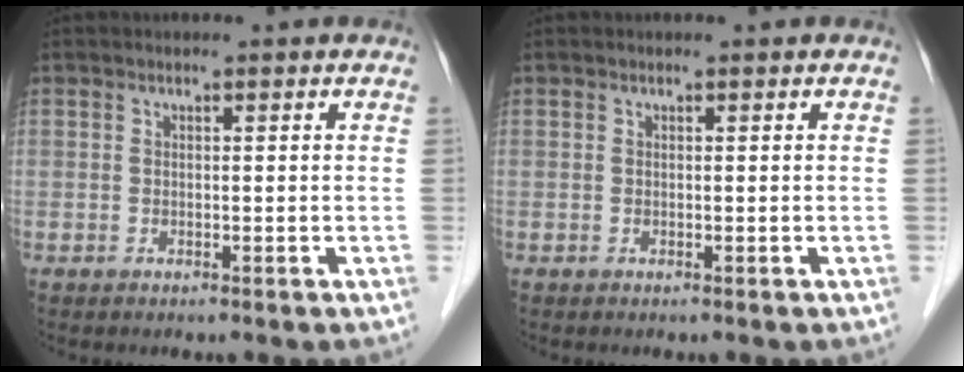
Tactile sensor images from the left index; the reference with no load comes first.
{"total": 0.0}